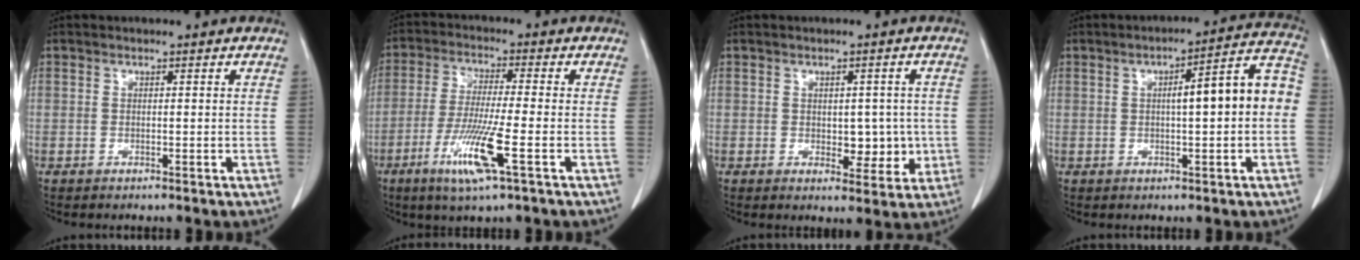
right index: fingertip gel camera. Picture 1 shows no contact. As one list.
[{"total": 9.8, "force": [-3.9, -0.1, 8.9], "torque": [-0.178, -0.021, -0.076]}, {"total": 5.1, "force": [-0.2, 3.1, 4.0], "torque": [-0.037, 0.003, 0.008]}, {"total": 10.6, "force": [0.2, 1.3, 10.5], "torque": [-0.141, 0.036, 0.000]}]